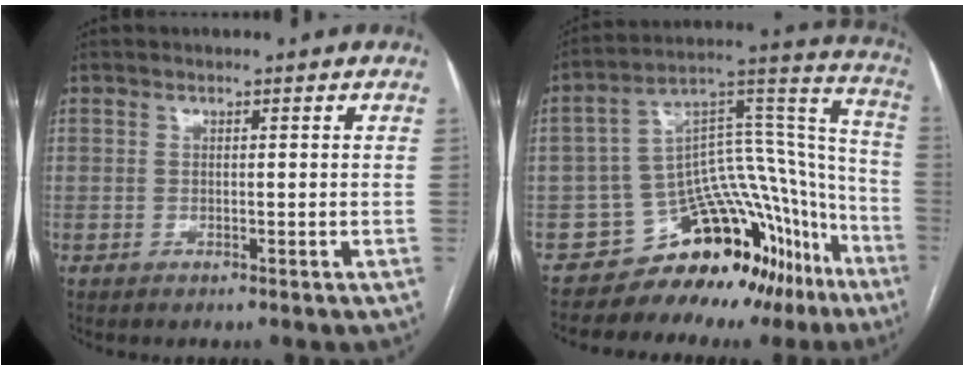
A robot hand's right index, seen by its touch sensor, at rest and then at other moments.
{"total": 21.2, "force": [-16.4, 9.0, 9.9], "torque": [-0.074, 0.092, -0.233]}